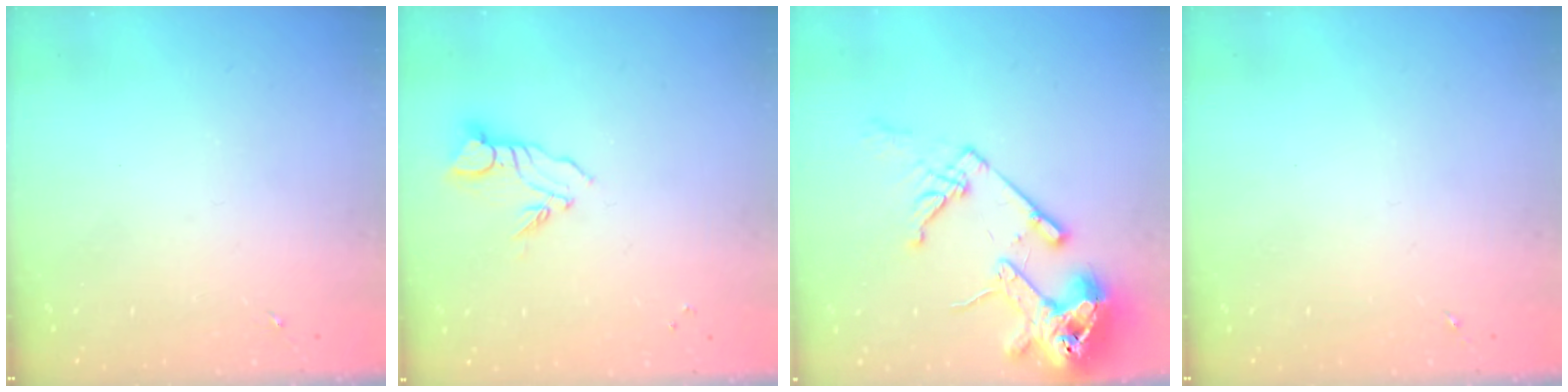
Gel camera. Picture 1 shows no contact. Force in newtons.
{"total": 6.1, "press": 6.1, "slide": 0.5}
{"total": 18.6, "press": 18.4, "slide": 2.2}
{"total": 0.0}